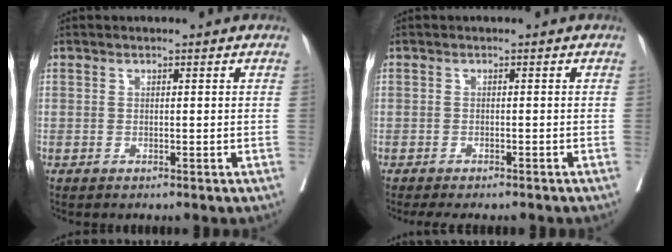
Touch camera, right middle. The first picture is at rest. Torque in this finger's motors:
{"motor_torque": [0.52, -0.26, 0.03, 0.02]}